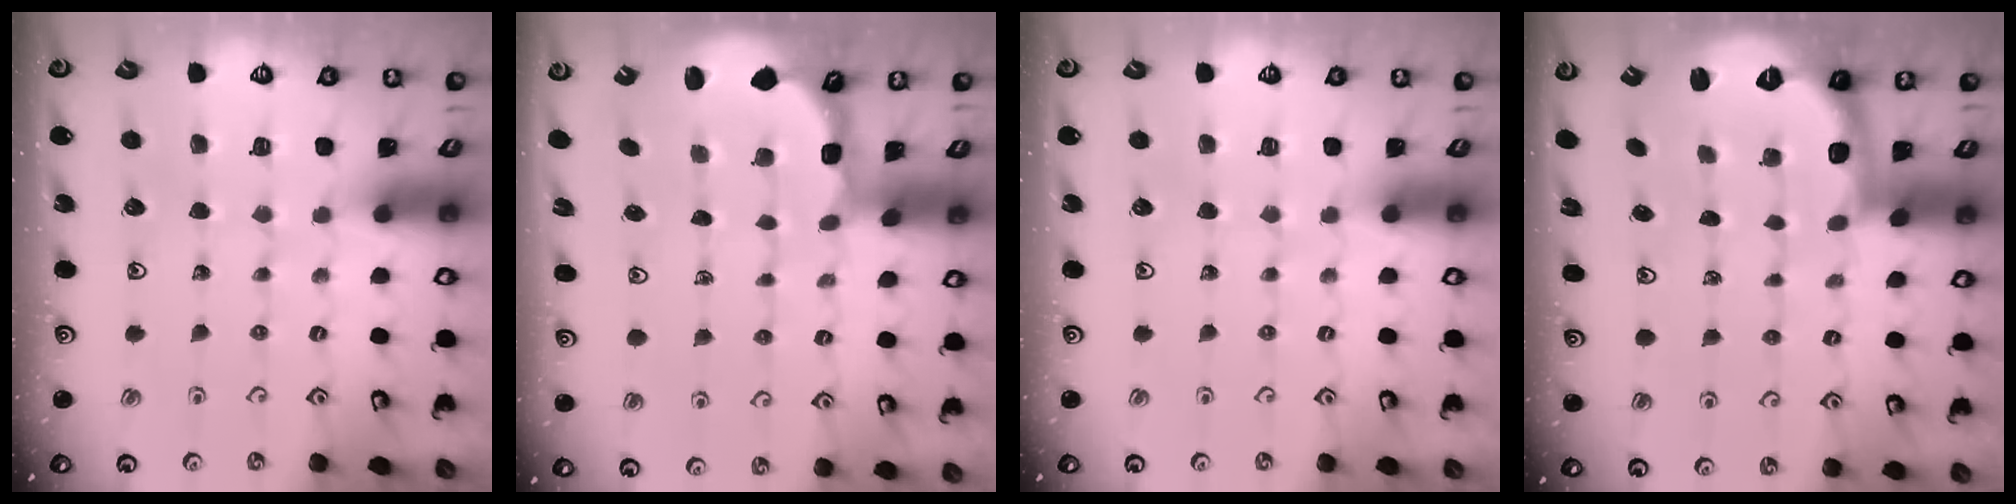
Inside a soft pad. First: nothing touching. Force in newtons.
{"total": 2.7, "press": 2.1, "slide": 1.7}
{"total": 0.0}
{"total": 2.6, "press": 1.6, "slide": 2.1}